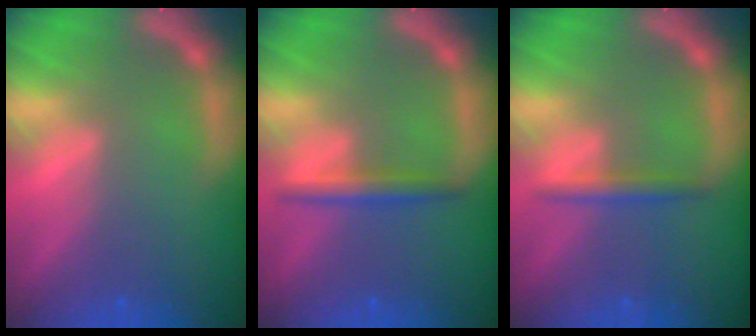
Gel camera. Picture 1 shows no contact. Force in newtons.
{"total": 2.4}
{"total": 1.9}